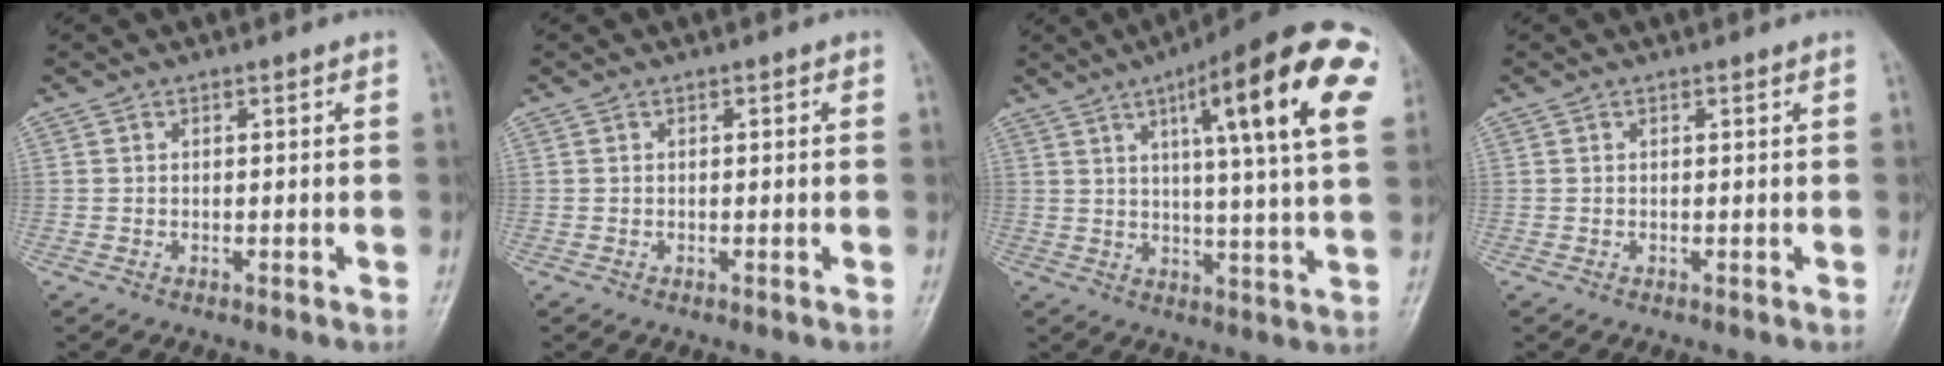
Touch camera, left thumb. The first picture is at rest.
{"total": 0.6, "force": [0.1, 0.4, 0.5], "torque": [0.000, 0.002, -0.001]}
{"total": 22.4, "force": [8.3, 4.0, 20.5], "torque": [-0.271, -0.004, 0.108]}
{"total": 0.0}